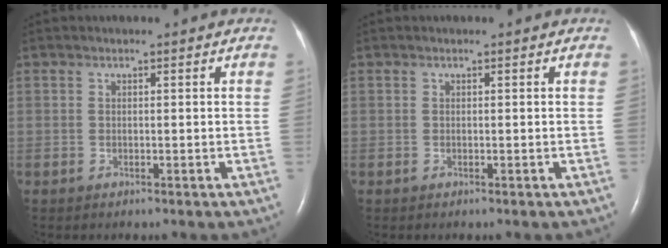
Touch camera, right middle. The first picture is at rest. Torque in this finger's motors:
{"motor_torque": [-0.08, 0.04, -0.01, 0.00]}